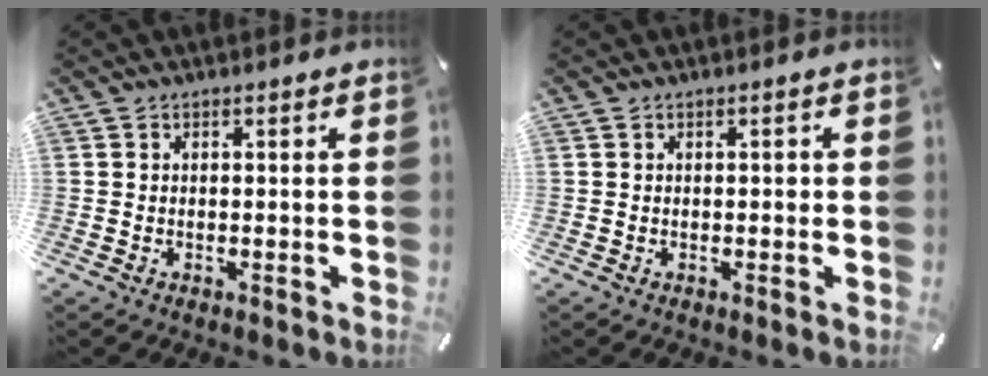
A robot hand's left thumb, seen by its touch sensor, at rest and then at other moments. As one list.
[{"total": 0.9, "force": [-0.1, 0.7, 0.6], "torque": [-0.011, 0.004, -0.003]}]